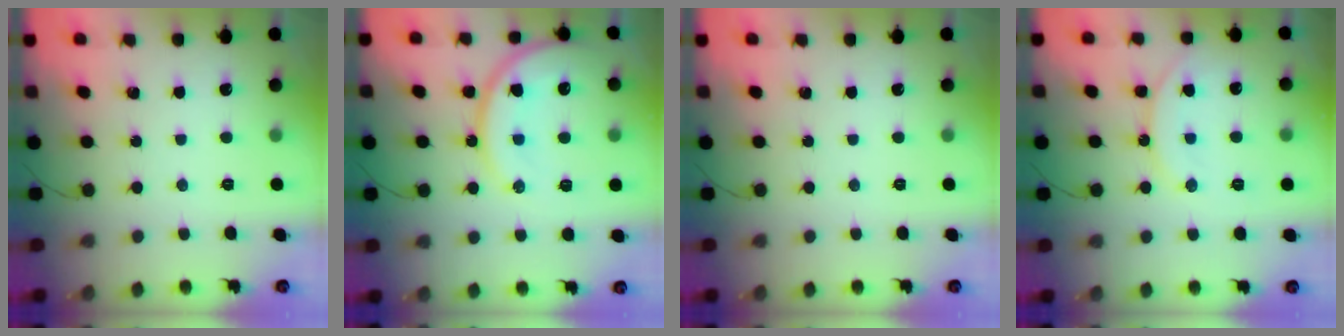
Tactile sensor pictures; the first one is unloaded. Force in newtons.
{"total": 17.2, "press": 17.2, "slide": 1.6}
{"total": 0.0}
{"total": 12.2, "press": 12.1, "slide": 1.3}